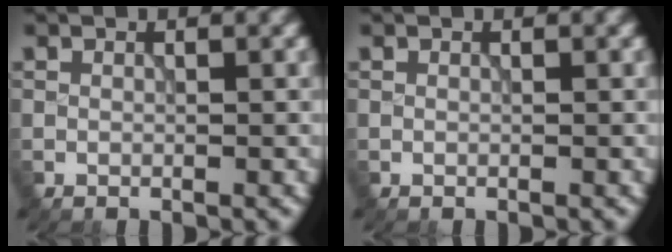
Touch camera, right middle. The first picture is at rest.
{"total": 0.0}